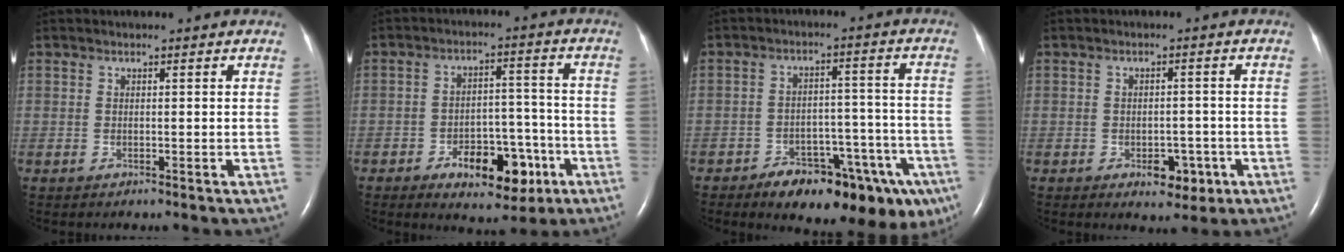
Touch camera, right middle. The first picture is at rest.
{"total": 10.3, "force": [-5.1, 4.9, 7.4], "torque": [-0.106, 0.019, -0.068]}
{"total": 17.2, "force": [-11.2, 6.4, 11.3], "torque": [-0.083, 0.038, -0.150]}
{"total": 4.4, "force": [-2.0, 2.5, 3.0], "torque": [-0.035, 0.006, -0.020]}